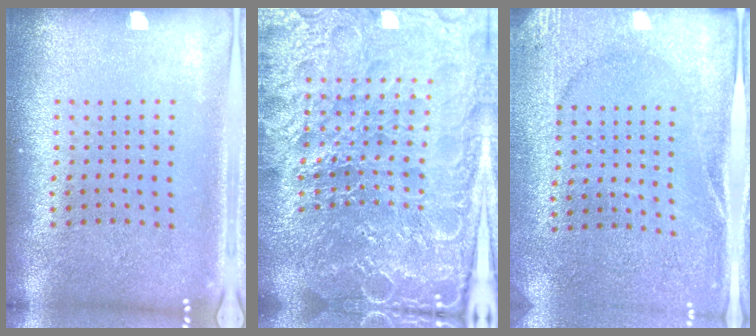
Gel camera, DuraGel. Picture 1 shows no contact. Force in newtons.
{"total": 6.2, "press": 5.6, "slide": 2.8}
{"total": 2.6, "press": 2.6, "slide": 0.4}